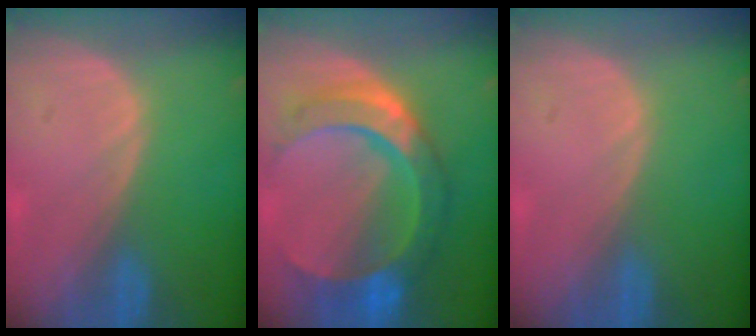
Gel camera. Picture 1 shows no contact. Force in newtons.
{"total": 10.9, "press": 10.8, "slide": 1.1}
{"total": 0.0}